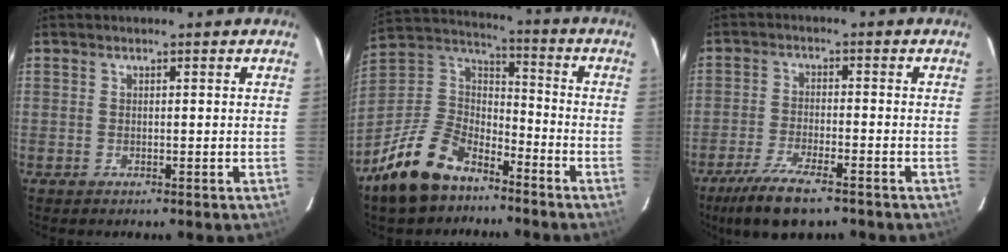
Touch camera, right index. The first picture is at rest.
{"total": 17.3, "force": [-11.8, 8.9, 8.9], "torque": [-0.202, 0.014, -0.207]}
{"total": 10.8, "force": [-7.7, 2.9, 6.9], "torque": [-0.161, -0.027, -0.141]}